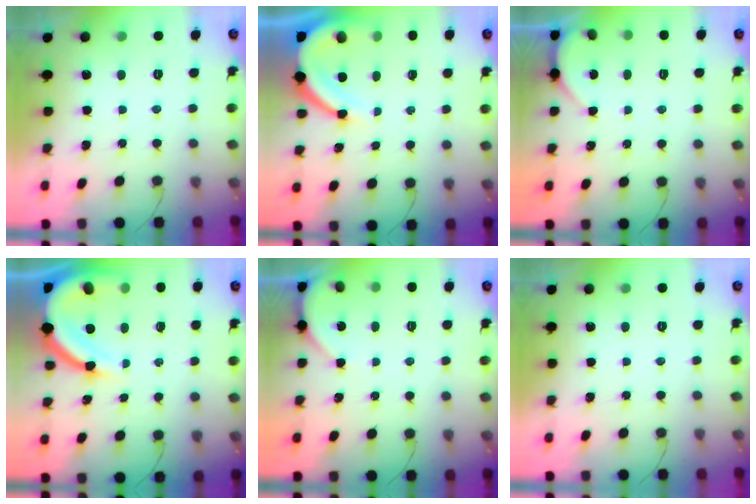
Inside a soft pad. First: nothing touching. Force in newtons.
{"total": 10.9, "press": 10.8, "slide": 1.2}
{"total": 2.5, "press": 2.4, "slide": 0.3}
{"total": 14.8, "press": 14.7, "slide": 1.4}
{"total": 2.1, "press": 2.1, "slide": 0.3}
{"total": 0.0}